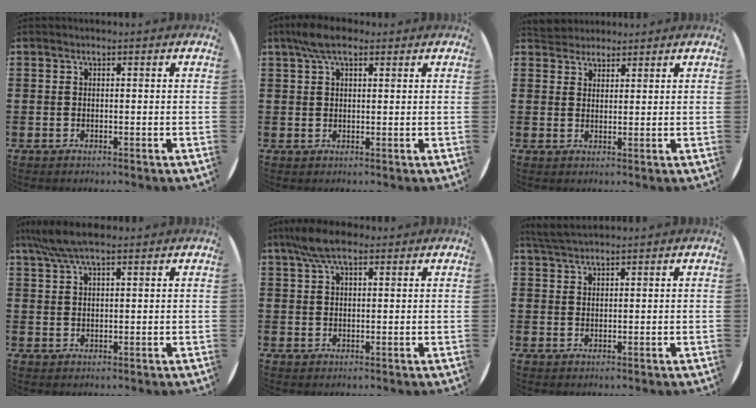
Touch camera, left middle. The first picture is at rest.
{"total": 4.6, "force": [3.0, 1.8, 3.0], "torque": [-0.057, 0.005, 0.053]}
{"total": 2.8, "force": [2.7, 0.9, -0.4], "torque": [0.000, 0.000, 0.053]}
{"total": 5.1, "force": [3.9, 1.0, 3.1], "torque": [-0.070, 0.001, 0.070]}
{"total": 5.4, "force": [3.7, 2.0, 3.3], "torque": [-0.075, 0.006, 0.068]}
{"total": 2.8, "force": [2.6, 0.2, 1.0], "torque": [-0.025, 0.001, 0.050]}